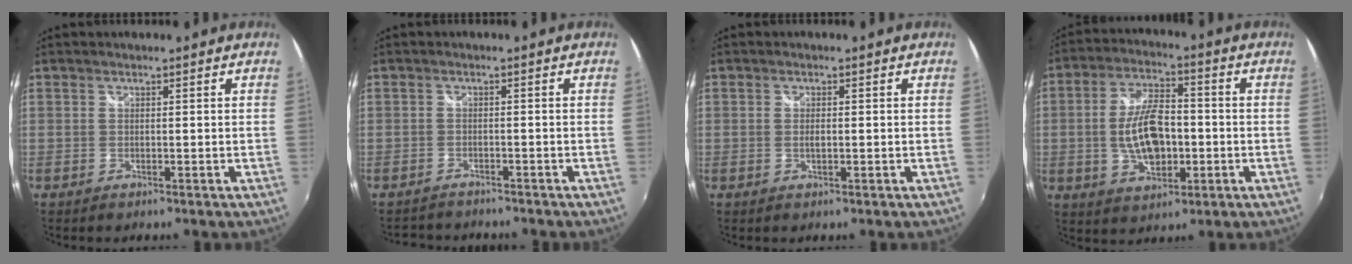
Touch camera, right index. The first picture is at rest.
{"total": 4.4, "force": [-4.2, 1.3, 0.6], "torque": [-0.028, -0.003, -0.068]}
{"total": 1.2, "force": [-0.1, 0.4, 1.1], "torque": [-0.023, 0.000, -0.001]}
{"total": 11.9, "force": [-1.7, 6.2, 9.9], "torque": [-0.194, 0.005, -0.025]}